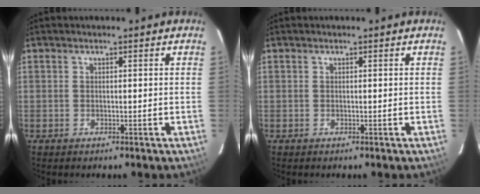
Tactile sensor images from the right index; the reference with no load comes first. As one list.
[{"total": 0.0}]